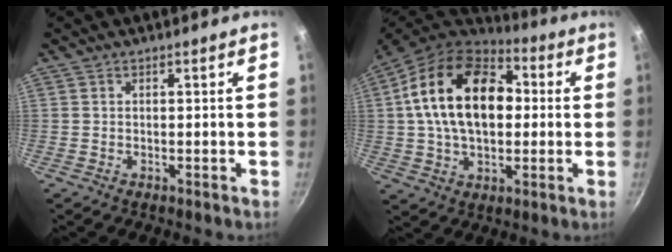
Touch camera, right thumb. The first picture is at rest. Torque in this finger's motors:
{"motor_torque": [0.90, 4.11, 1.44, 0.46, 0.35]}